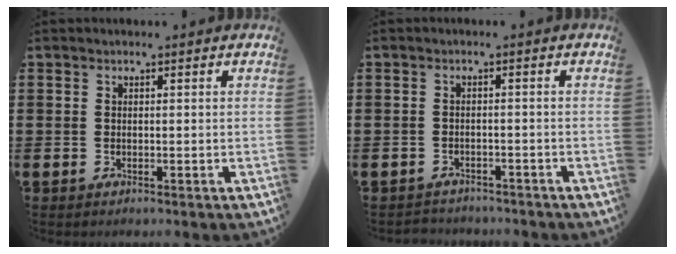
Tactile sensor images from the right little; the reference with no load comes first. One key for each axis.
{"total": 1.4, "fx": -1.4, "fy": 0.2, "fz": -0.2, "tx": -0.001, "ty": 0.004, "tz": -0.032}